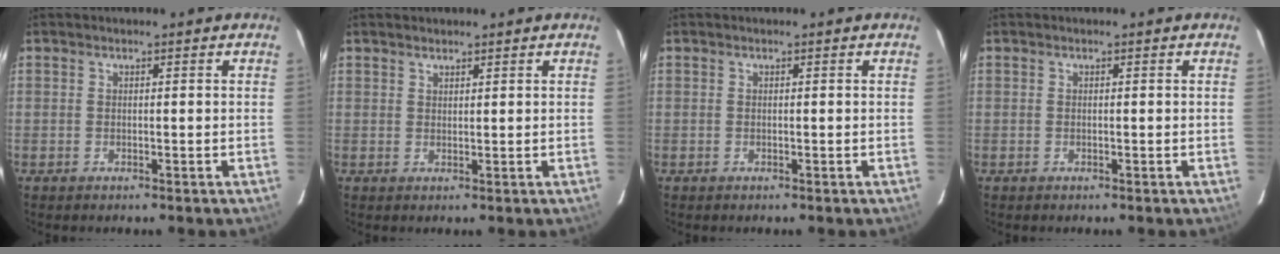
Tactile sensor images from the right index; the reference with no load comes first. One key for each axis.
{"total": 1.3, "fx": 1.1, "fy": 0.6, "fz": 0.2, "tx": -0.003, "ty": 0.003, "tz": 0.019}
{"total": 0.0}
{"total": 0.0}